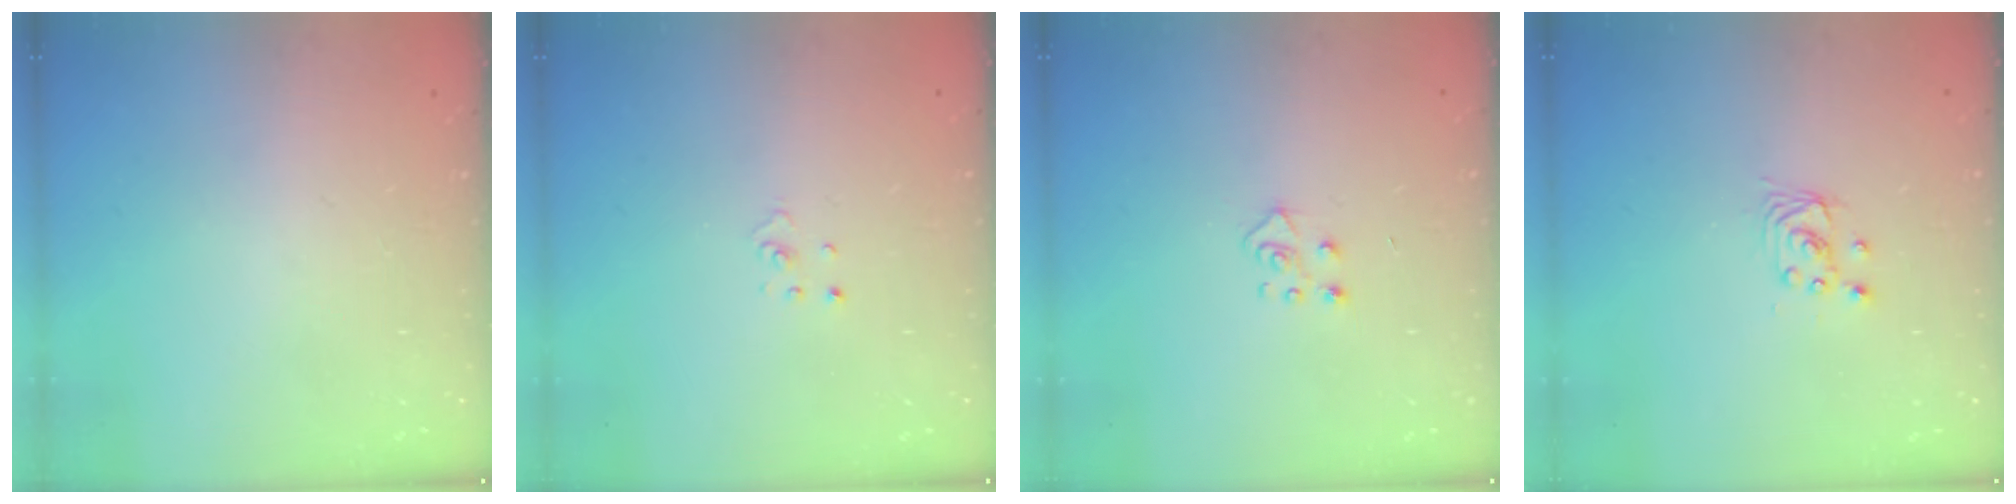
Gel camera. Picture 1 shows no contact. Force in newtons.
{"total": 1.1, "press": 1.1, "slide": 0.1}
{"total": 5.5, "press": 5.5, "slide": 0.5}
{"total": 2.8, "press": 2.8, "slide": 0.1}